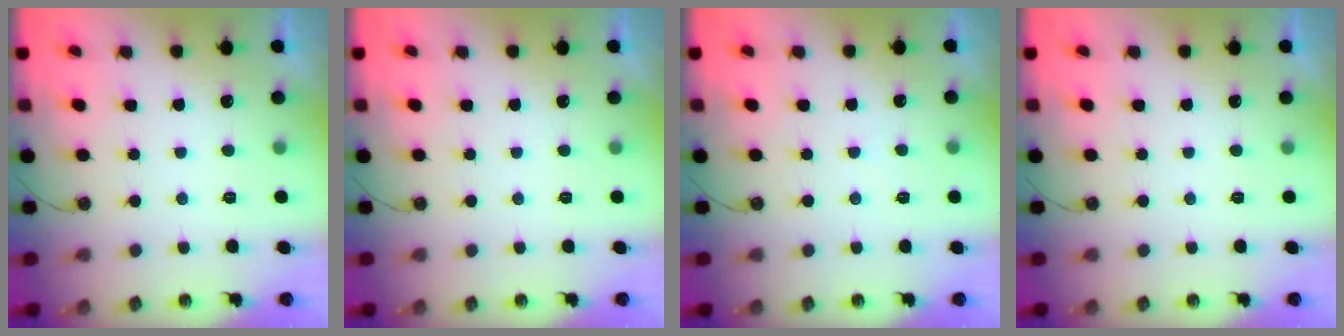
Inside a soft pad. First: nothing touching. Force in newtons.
{"total": 0.0}
{"total": 1.5, "press": 1.5, "slide": 0.4}
{"total": 0.0}